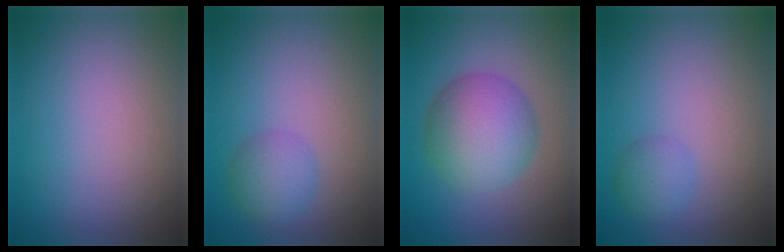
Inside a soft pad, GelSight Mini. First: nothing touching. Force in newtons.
{"total": 2.8, "press": 2.8, "slide": 0.1}
{"total": 7.0, "press": 7.0, "slide": 0.1}
{"total": 2.0, "press": 2.0, "slide": 0.0}